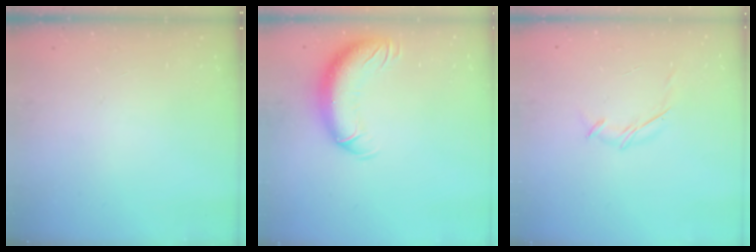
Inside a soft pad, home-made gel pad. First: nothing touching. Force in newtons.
{"total": 13.5, "press": 13.2, "slide": 2.9}
{"total": 4.7, "press": 4.5, "slide": 1.1}